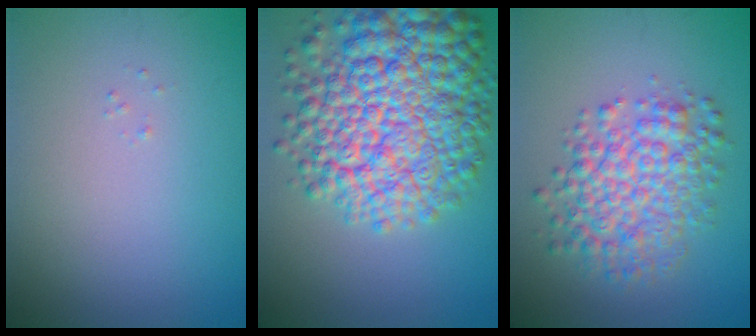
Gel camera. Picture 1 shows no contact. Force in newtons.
{"total": 12.4, "press": 12.4, "slide": 0.4}
{"total": 5.7, "press": 5.7, "slide": 0.1}